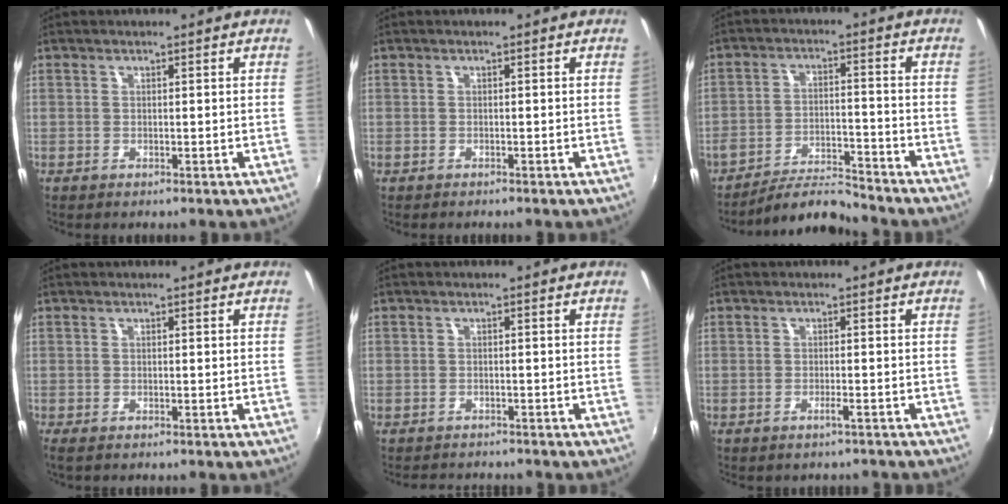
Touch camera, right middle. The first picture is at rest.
{"total": 0.5, "force": [-0.5, 0.1, 0.1], "torque": [-0.002, -0.004, -0.011]}
{"total": 7.7, "force": [-7.6, -0.1, 1.4], "torque": [-0.040, 0.009, -0.132]}
{"total": 1.1, "force": [-0.5, 0.0, 0.9], "torque": [-0.019, -0.003, -0.008]}
{"total": 2.8, "force": [-2.6, 0.9, 0.4], "torque": [-0.018, -0.001, -0.043]}
{"total": 1.4, "force": [-1.2, 0.1, 0.7], "torque": [-0.014, 0.002, -0.015]}